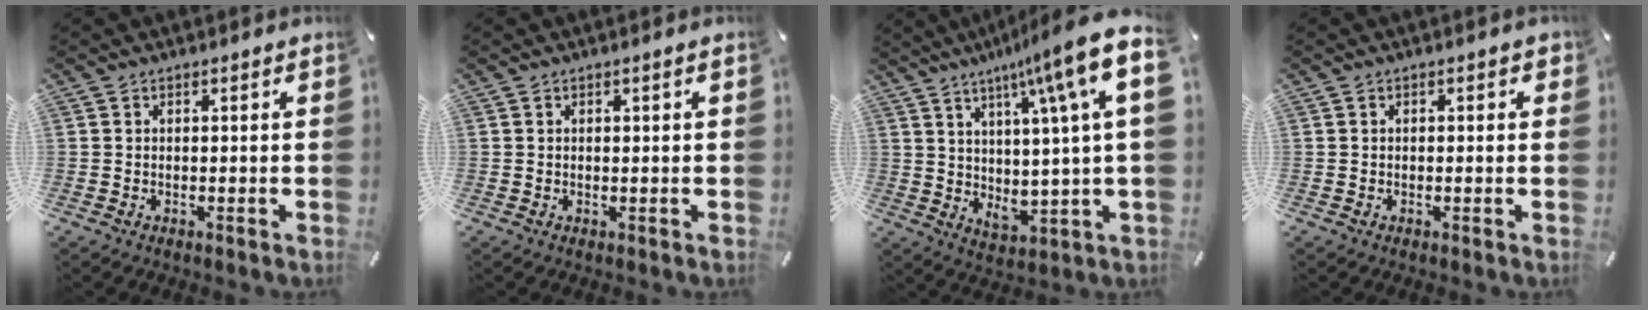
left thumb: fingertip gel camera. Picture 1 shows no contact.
{"total": 0.8, "force": [0.2, 0.0, 0.8], "torque": [-0.014, -0.001, 0.003]}
{"total": 16.3, "force": [7.0, 2.6, 14.5], "torque": [-0.232, -0.048, 0.099]}
{"total": 0.8, "force": [0.0, 0.4, 0.6], "torque": [-0.012, 0.002, 0.000]}